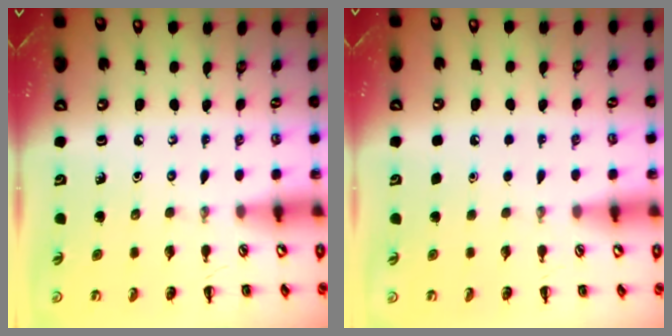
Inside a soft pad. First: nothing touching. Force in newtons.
{"total": 1.7, "press": 1.7, "slide": 0.1}